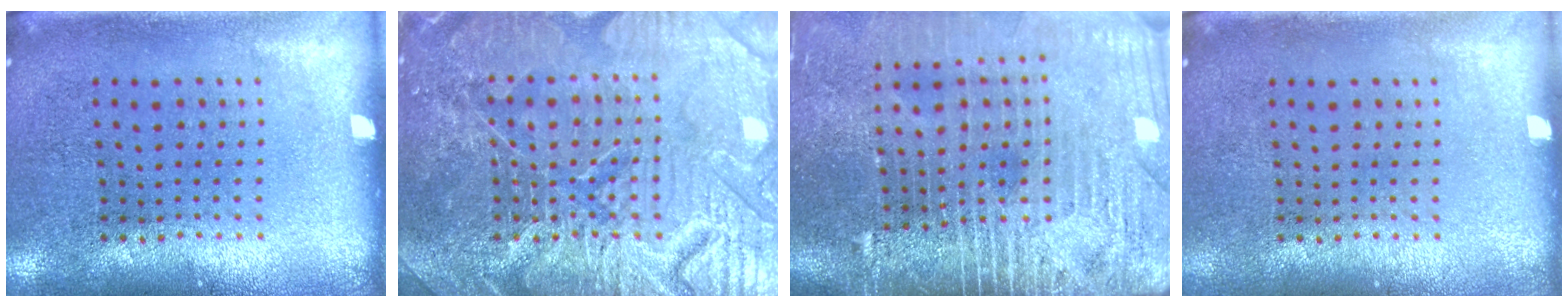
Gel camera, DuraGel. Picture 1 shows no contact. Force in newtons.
{"total": 7.9, "press": 7.8, "slide": 0.9}
{"total": 4.4, "press": 3.8, "slide": 2.2}
{"total": 0.0}